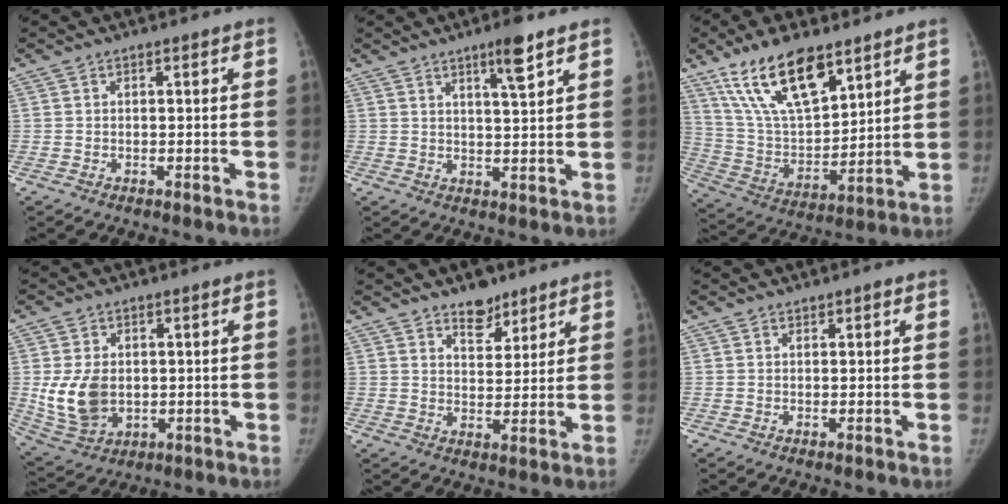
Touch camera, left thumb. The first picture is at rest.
{"total": 5.8, "force": [3.7, 0.7, 4.5], "torque": [-0.068, -0.023, 0.059]}
{"total": 18.6, "force": [11.8, 7.6, 12.1], "torque": [-0.187, -0.053, 0.231]}
{"total": 10.5, "force": [0.2, 7.6, 7.3], "torque": [-0.122, -0.009, 0.023]}
{"total": 6.4, "force": [4.8, 3.3, 2.7], "torque": [-0.014, -0.034, 0.078]}
{"total": 0.7, "force": [0.5, 0.4, 0.4], "torque": [0.000, -0.002, 0.006]}